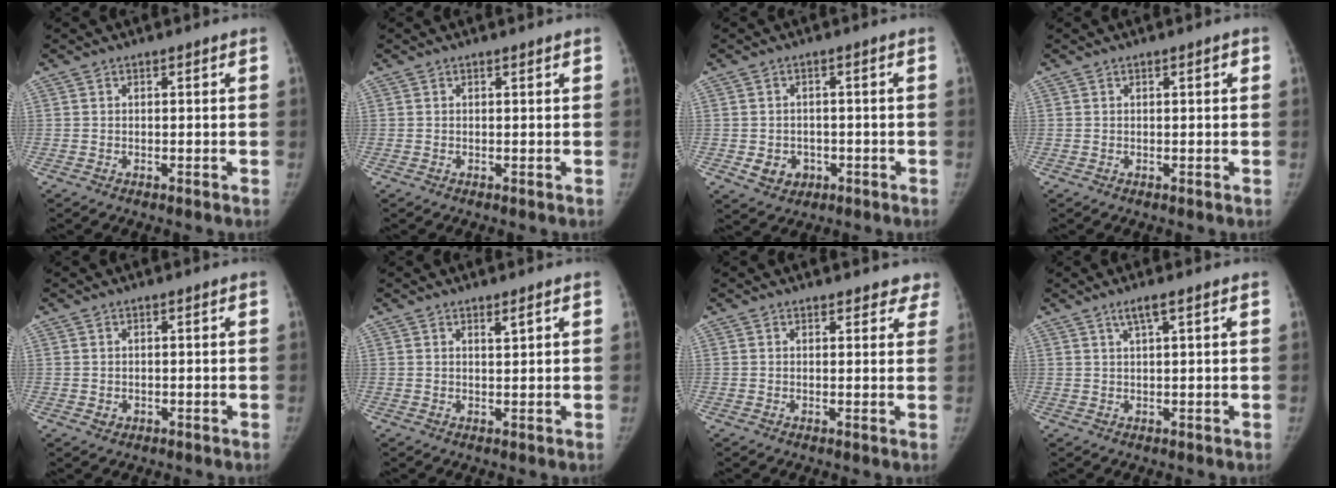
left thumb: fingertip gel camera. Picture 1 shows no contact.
{"total": 0.0}
{"total": 4.6, "force": [-1.4, 4.0, 1.9], "torque": [-0.013, 0.010, -0.011]}
{"total": 0.7, "force": [0.2, 0.2, 0.7], "torque": [-0.006, 0.004, 0.000]}
{"total": 1.0, "force": [-0.1, 0.9, 0.4], "torque": [-0.003, 0.001, 0.004]}
{"total": 1.2, "force": [0.9, 0.1, 0.9], "torque": [-0.012, -0.007, 0.015]}
{"total": 5.1, "force": [4.6, 2.2, 0.6], "torque": [0.043, -0.016, 0.033]}
{"total": 2.5, "force": [1.4, 0.0, 2.0], "torque": [-0.045, 0.000, 0.031]}